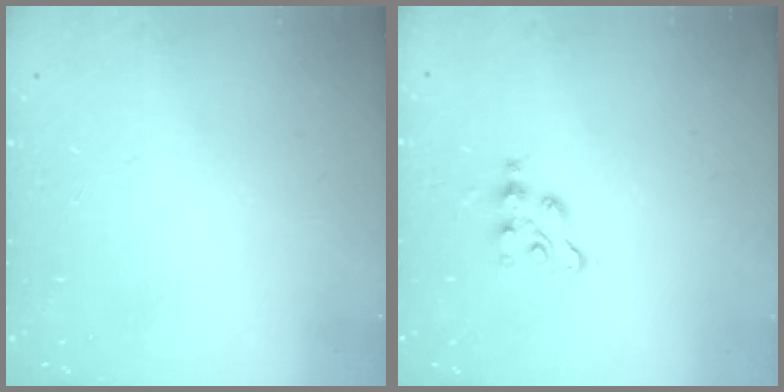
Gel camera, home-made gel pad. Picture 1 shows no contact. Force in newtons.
{"total": 3.5, "press": 3.5, "slide": 0.4}